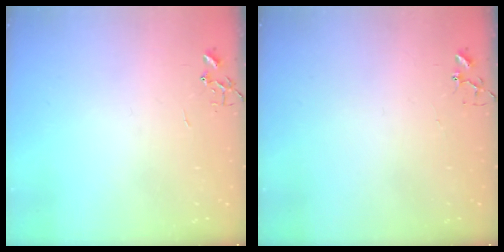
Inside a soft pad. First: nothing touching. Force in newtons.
{"total": 3.9, "press": 3.8, "slide": 0.2}